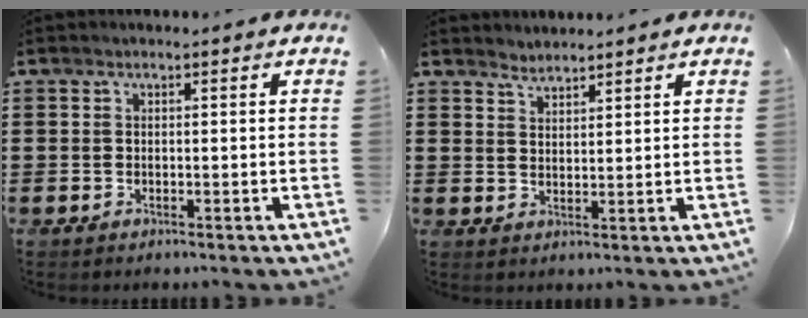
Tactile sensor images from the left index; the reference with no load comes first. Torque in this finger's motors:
{"motor_torque": [0.55, 1.02, 0.01, -0.01]}